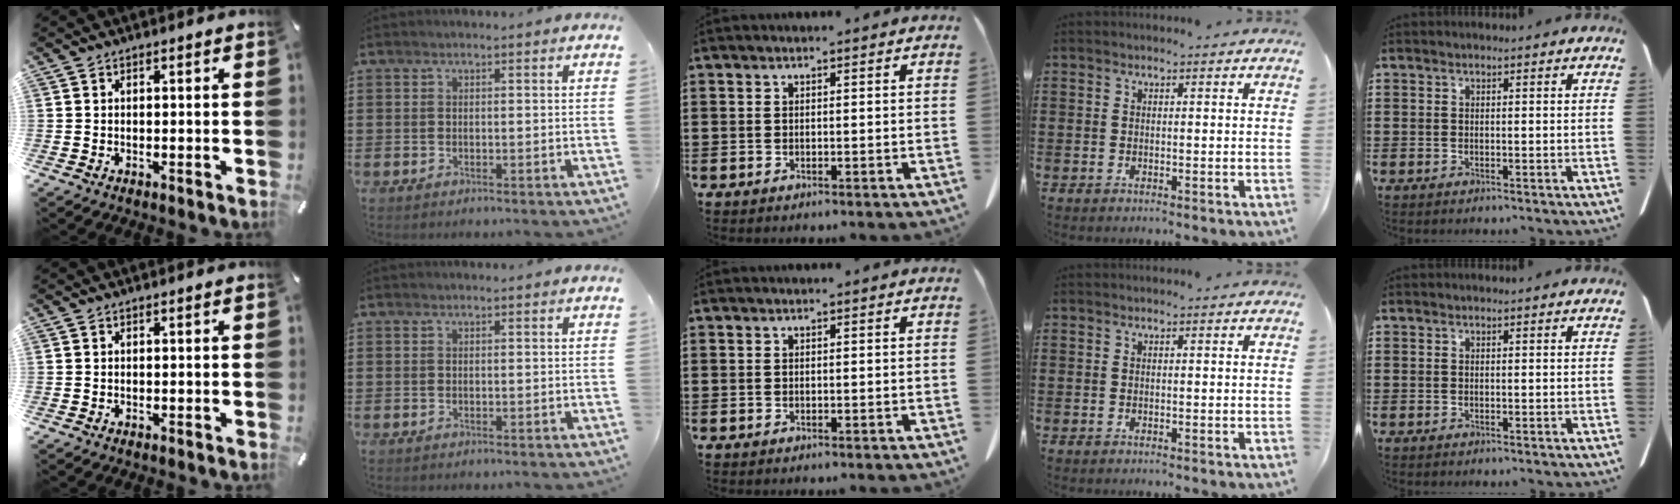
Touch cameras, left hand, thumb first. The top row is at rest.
{}